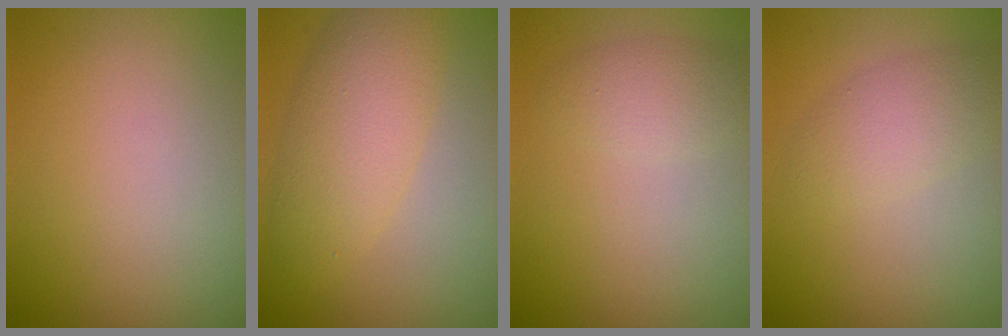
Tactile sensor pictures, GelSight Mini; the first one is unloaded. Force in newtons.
{"total": 4.9, "press": 4.9, "slide": 0.1}
{"total": 2.0, "press": 2.0, "slide": 0.1}
{"total": 2.7, "press": 2.7, "slide": 0.0}